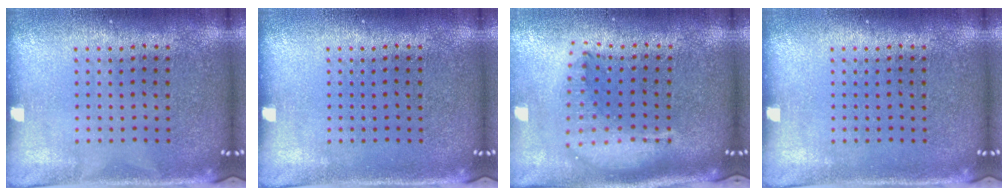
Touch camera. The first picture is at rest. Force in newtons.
{"total": 0.0}
{"total": 2.2, "press": 1.7, "slide": 1.3}
{"total": 0.0}